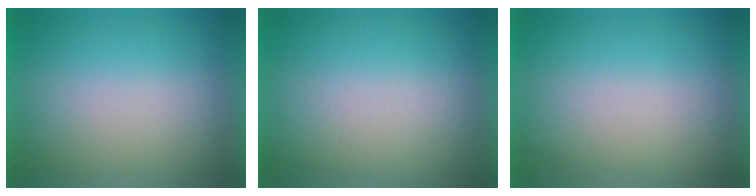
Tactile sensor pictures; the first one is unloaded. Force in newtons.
{"total": 2.6}
{"total": 1.0}